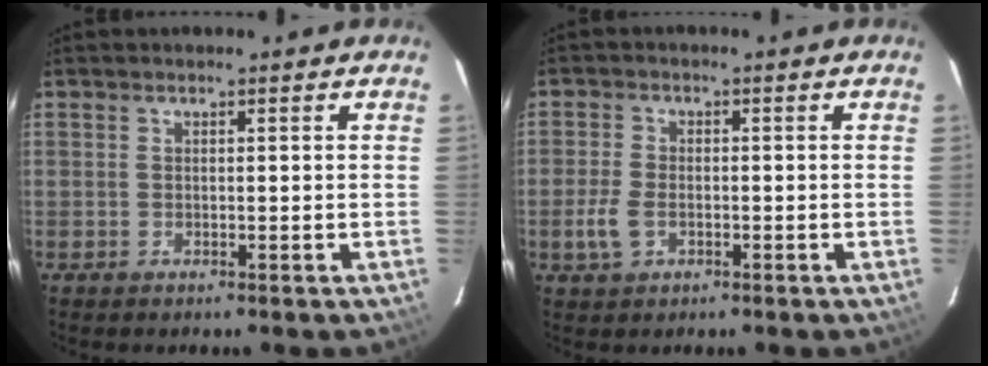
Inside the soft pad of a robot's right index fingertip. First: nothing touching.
{"total": 4.5, "force": [-1.6, 2.7, 3.3], "torque": [-0.083, -0.001, -0.029]}